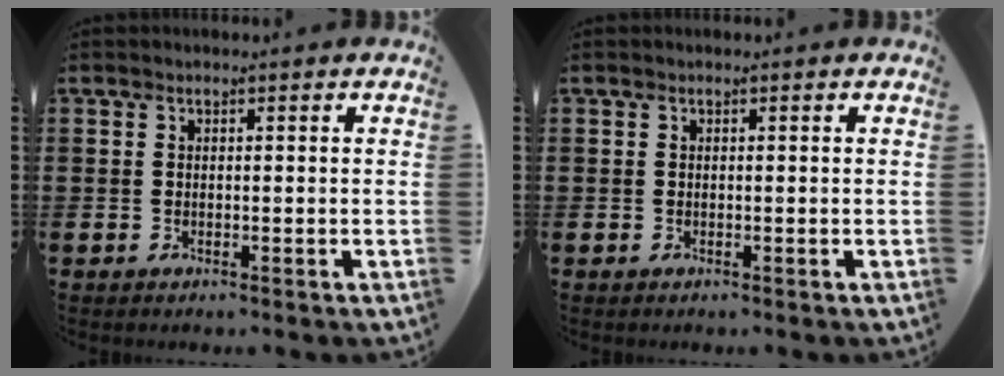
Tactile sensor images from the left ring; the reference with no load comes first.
{"total": 0.0}